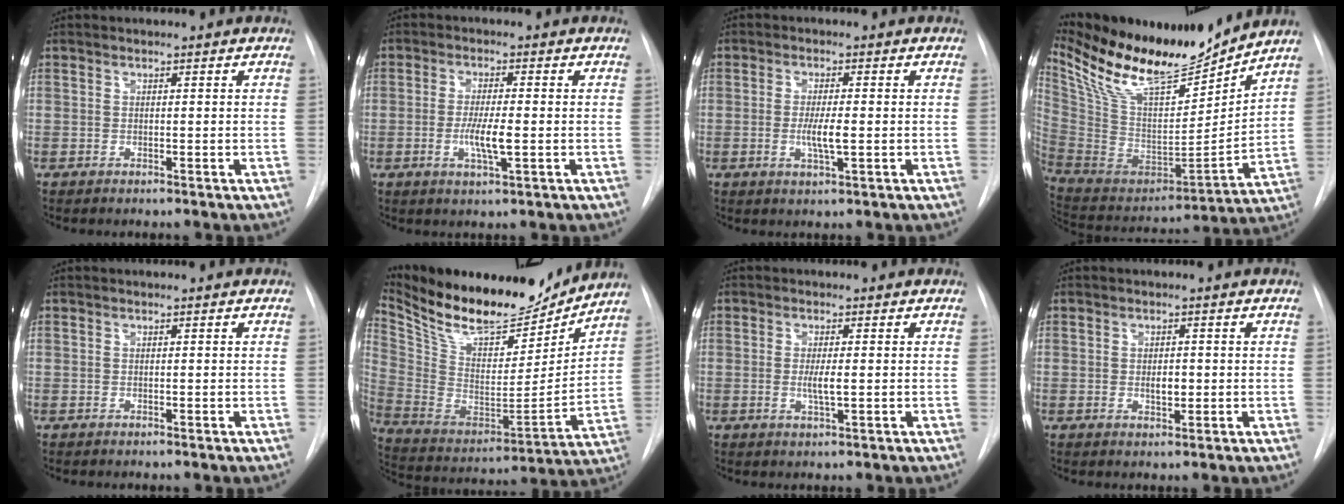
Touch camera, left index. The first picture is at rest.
{"total": 4.8, "force": [-0.9, 0.5, 4.7], "torque": [-0.094, -0.009, -0.016]}
{"total": 3.8, "force": [-0.5, 0.4, 3.7], "torque": [-0.072, -0.006, -0.008]}
{"total": 21.3, "force": [18.1, 4.0, 10.5], "torque": [-0.199, -0.017, 0.326]}
{"total": 0.0}
{"total": 22.4, "force": [19.5, 6.3, 9.0], "torque": [-0.179, -0.013, 0.325]}
{"total": 2.5, "force": [-0.1, 0.3, 2.5], "torque": [-0.051, -0.005, -0.002]}
{"total": 1.9, "force": [0.0, 1.0, 1.6], "torque": [-0.027, -0.002, 0.002]}